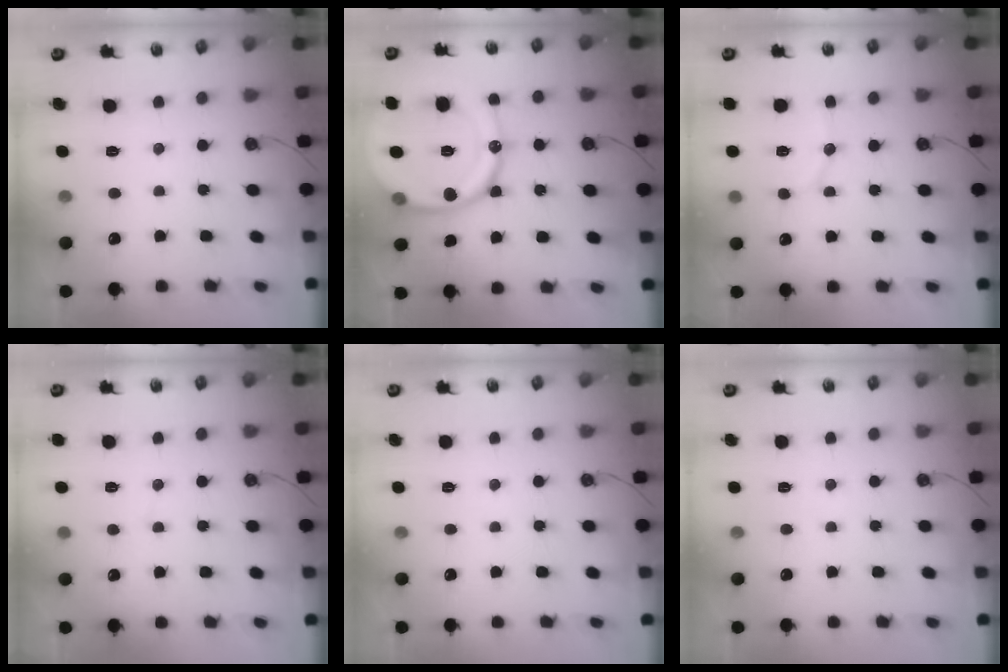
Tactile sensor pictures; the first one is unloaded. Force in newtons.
{"total": 22.1, "press": 22.0, "slide": 2.6}
{"total": 7.1, "press": 6.9, "slide": 1.8}
{"total": 2.9, "press": 2.9, "slide": 0.3}
{"total": 0.0}
{"total": 0.0}